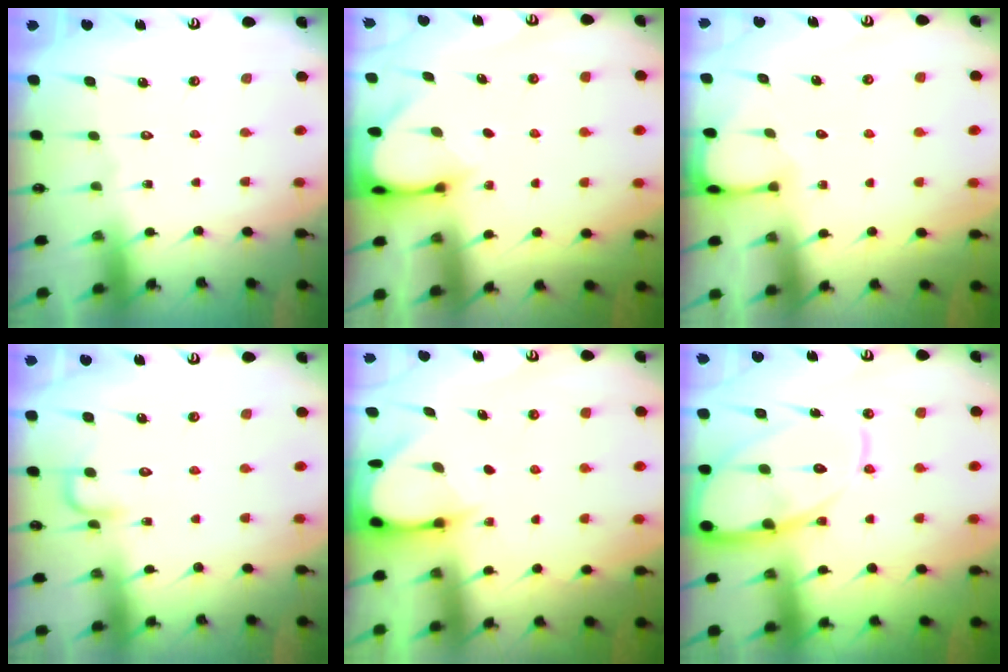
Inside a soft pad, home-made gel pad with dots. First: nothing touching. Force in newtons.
{"total": 3.4, "press": 3.4, "slide": 0.3}
{"total": 1.8, "press": 1.8, "slide": 0.2}
{"total": 5.0, "press": 5.0, "slide": 0.5}
{"total": 3.9, "press": 3.8, "slide": 0.3}
{"total": 15.8, "press": 15.7, "slide": 1.6}